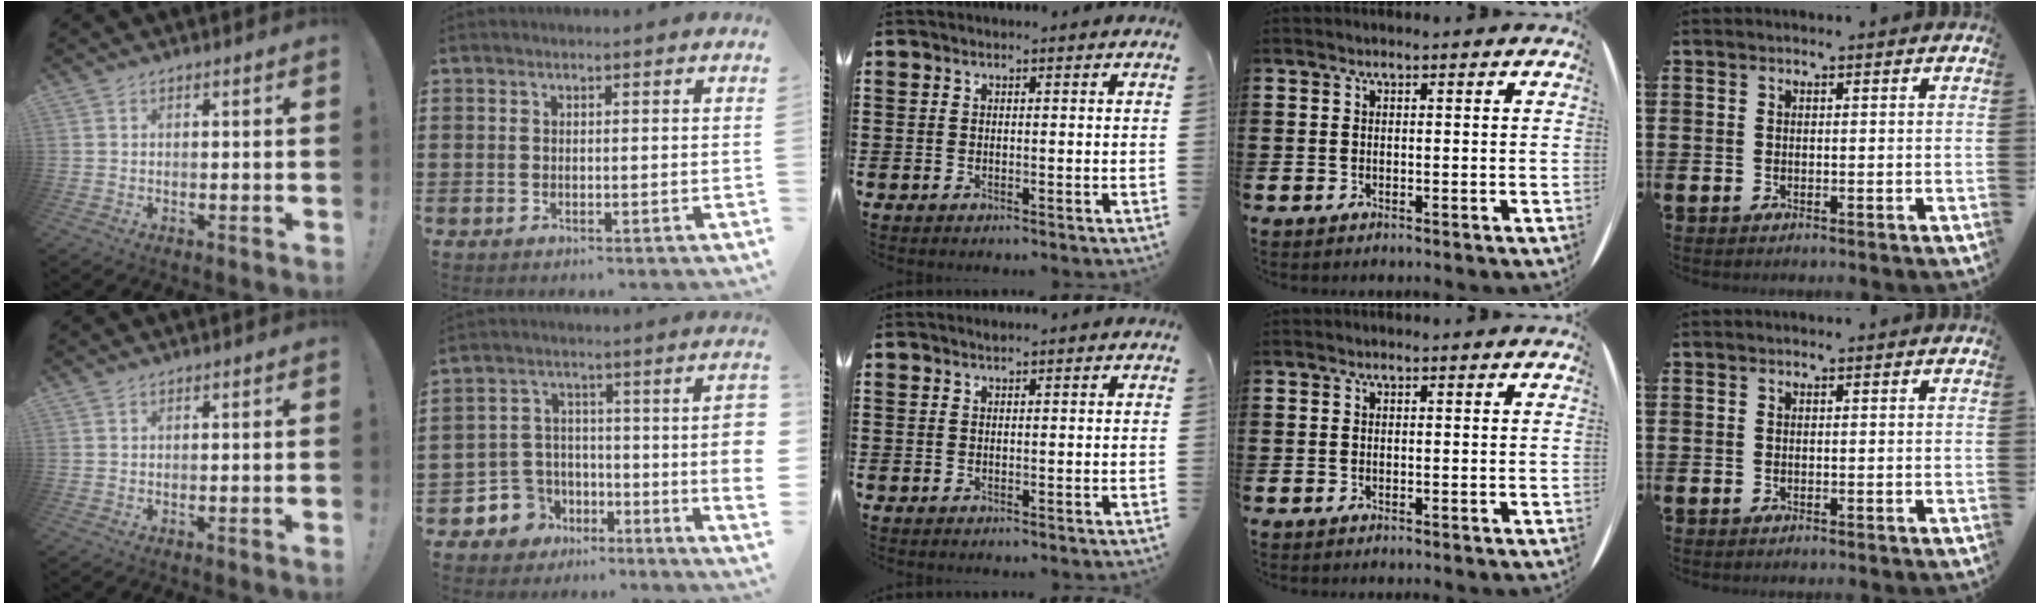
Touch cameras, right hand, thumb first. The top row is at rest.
{"thumb": {"total": 0.9, "force": [-0.2, -0.3, 0.8], "torque": [-0.007, -0.003, -0.007]}, "index": {"total": 6.7, "force": [-4.5, 4.1, 2.9], "torque": [-0.076, 0.006, -0.087]}}